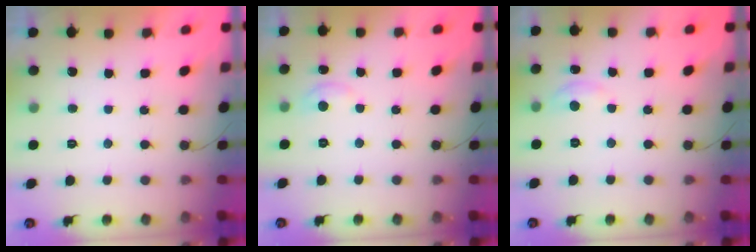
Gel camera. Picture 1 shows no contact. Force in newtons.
{"total": 6.5, "press": 6.5, "slide": 0.6}
{"total": 3.3, "press": 3.3, "slide": 0.5}